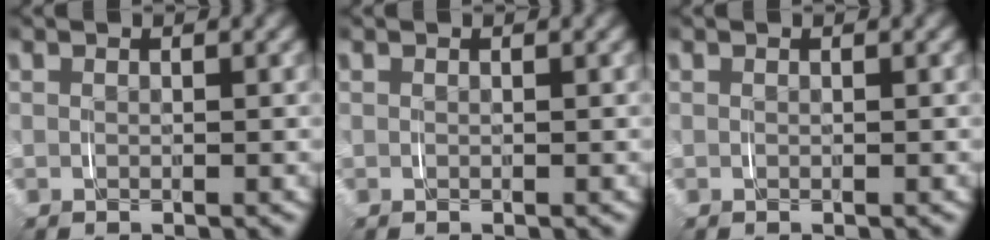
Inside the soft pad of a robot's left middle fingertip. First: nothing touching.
{"total": 0.0}
{"total": 0.0}